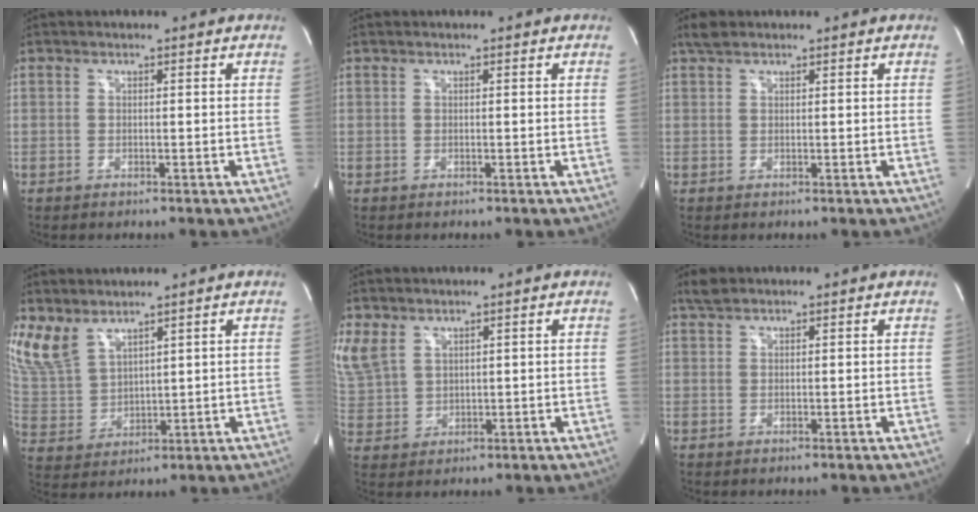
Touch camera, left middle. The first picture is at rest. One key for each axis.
{"total": 0.0}
{"total": 1.9, "fx": 1.6, "fy": 0.7, "fz": 0.8, "tx": -0.021, "ty": 0.013, "tz": 0.033}
{"total": 9.2, "fx": 7.2, "fy": 4.0, "fz": 4.0, "tx": -0.105, "ty": 0.005, "tz": 0.171}
{"total": 8.7, "fx": 5.2, "fy": 5.9, "fz": 3.7, "tx": -0.113, "ty": 0.012, "tz": 0.124}
{"total": 1.9, "fx": 1.7, "fy": 0.6, "fz": 0.7, "tx": -0.018, "ty": 0.012, "tz": 0.036}